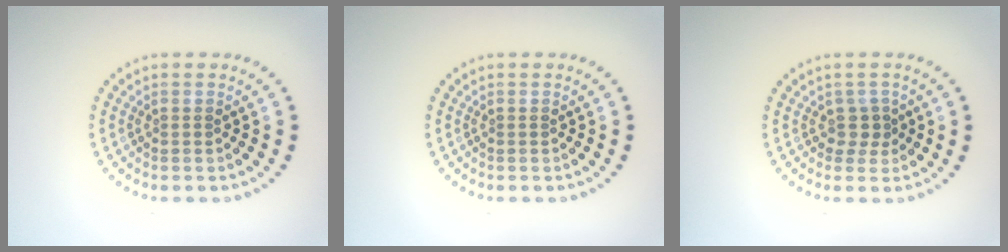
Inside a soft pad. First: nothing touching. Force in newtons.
{"total": 0.0}
{"total": 1.5, "press": 1.1, "slide": 1.0}